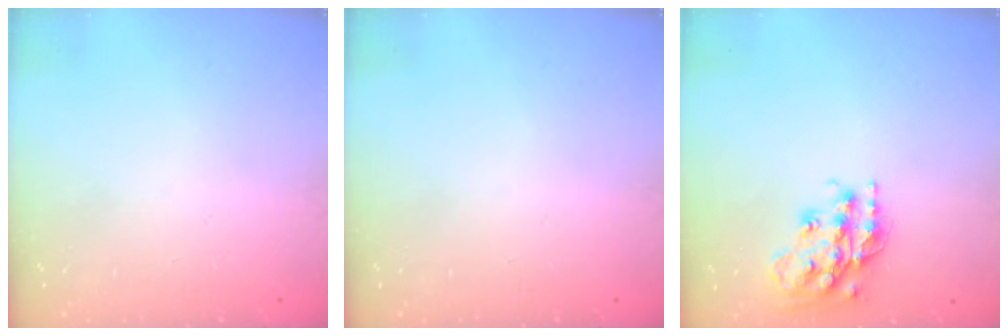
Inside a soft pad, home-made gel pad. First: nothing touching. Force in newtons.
{"total": 0.0}
{"total": 17.6, "press": 17.5, "slide": 1.3}